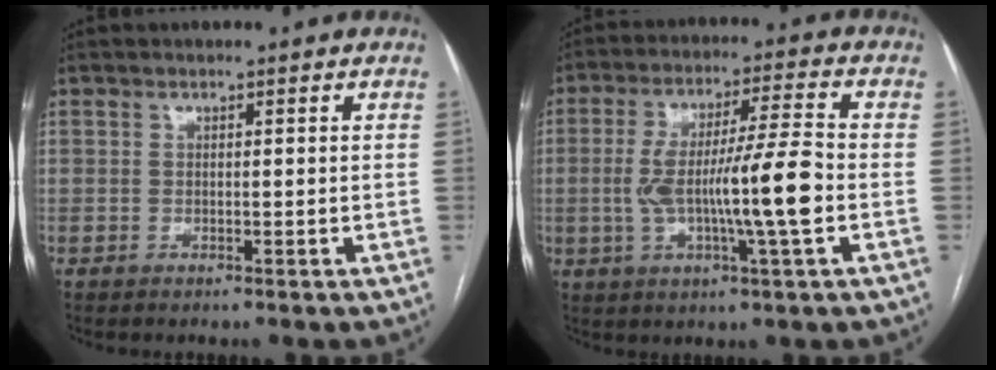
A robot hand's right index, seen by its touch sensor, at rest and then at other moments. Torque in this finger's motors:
{"motor_torque": [1.65, -0.13, 0.86, 0.21]}